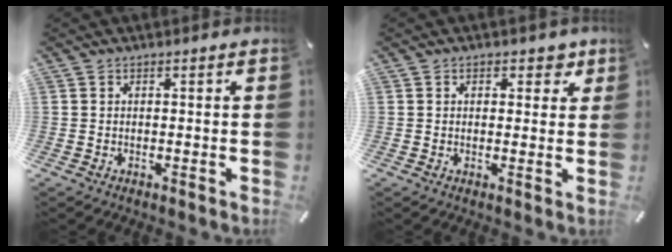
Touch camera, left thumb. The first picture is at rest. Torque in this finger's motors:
{"motor_torque": [-0.13, -0.08, -0.05, 0.27, 0.01]}